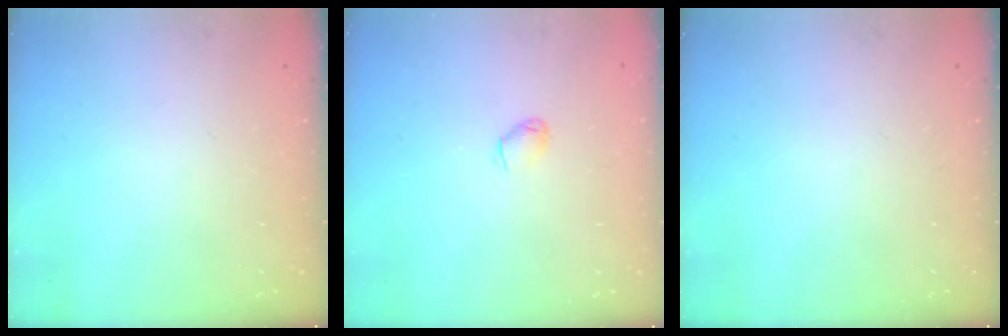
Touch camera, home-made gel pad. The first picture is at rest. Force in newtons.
{"total": 2.0, "press": 2.0, "slide": 0.4}
{"total": 0.0}